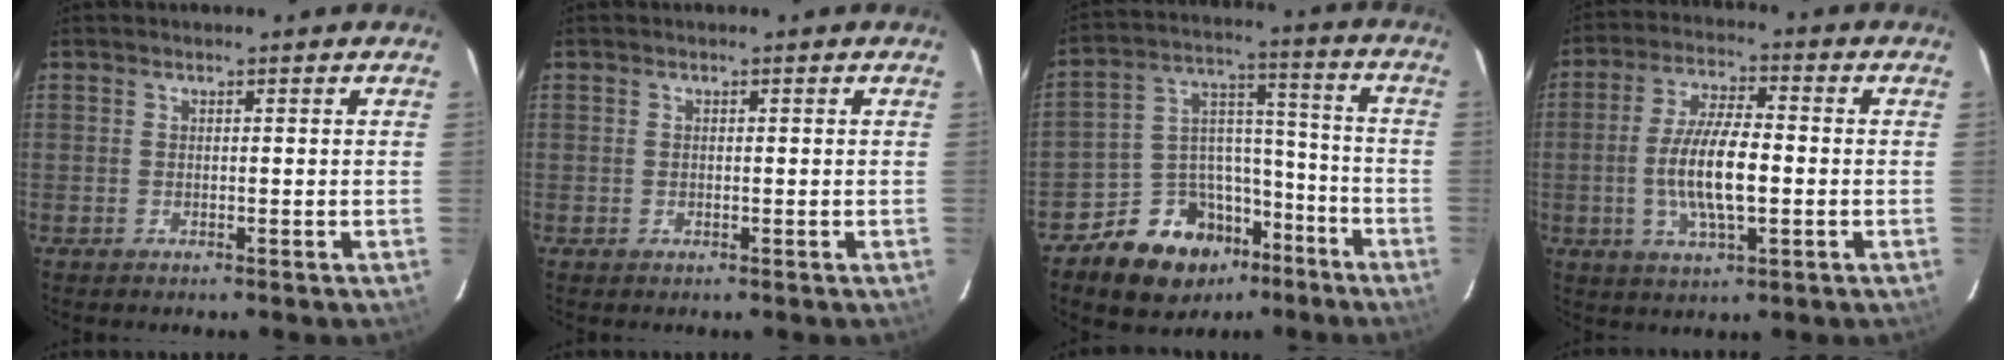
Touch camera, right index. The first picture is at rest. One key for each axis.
{"total": 0.6, "fx": 0.1, "fy": 0.4, "fz": 0.4, "tx": -0.007, "ty": 0.001, "tz": 0.003}
{"total": 14.7, "fx": -9.7, "fy": 10.0, "fz": 4.8, "tx": -0.098, "ty": 0.059, "tz": -0.142}
{"total": 11.0, "fx": -1.6, "fy": 3.4, "fz": 10.4, "tx": -0.205, "ty": 0.000, "tz": -0.028}